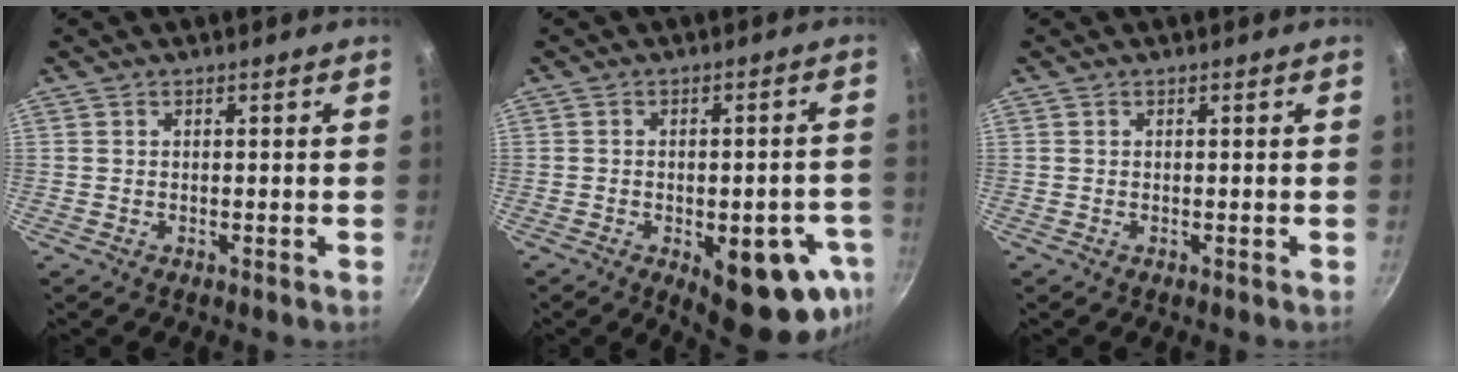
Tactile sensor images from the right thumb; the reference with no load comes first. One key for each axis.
{"total": 16.1, "fx": -5.9, "fy": 7.0, "fz": 13.2, "tx": -0.112, "ty": 0.008, "tz": -0.070}
{"total": 0.0}